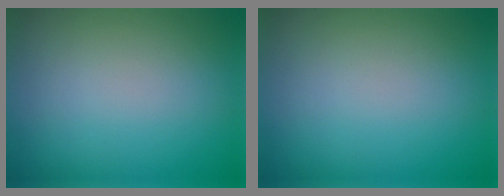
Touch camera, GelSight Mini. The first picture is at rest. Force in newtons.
{"total": 0.0}